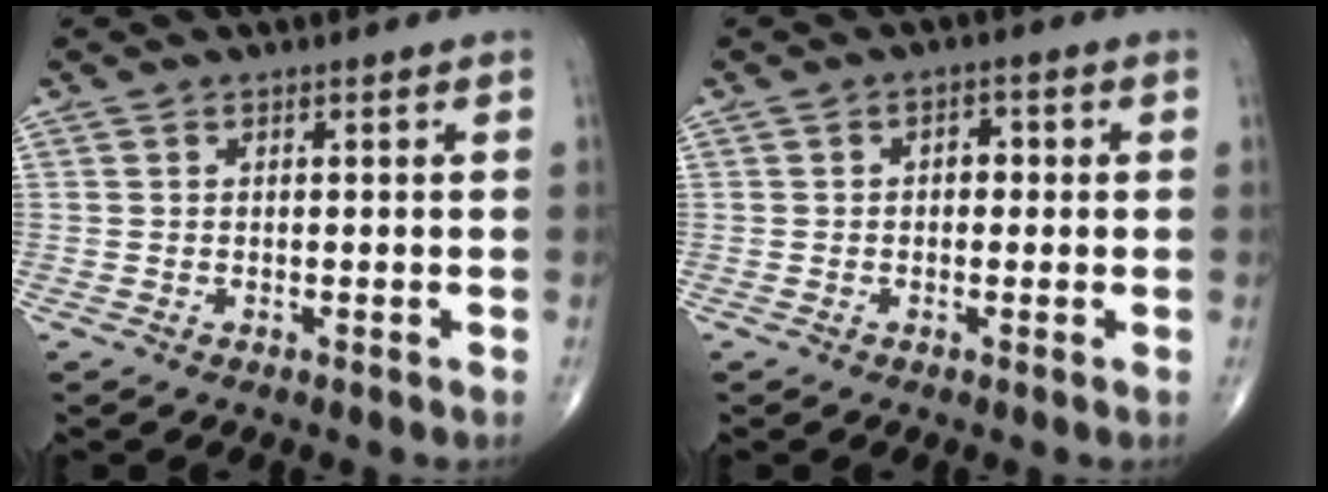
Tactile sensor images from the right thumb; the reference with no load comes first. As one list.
[{"total": 2.7, "force": [0.2, 1.9, 2.0], "torque": [-0.013, 0.009, -0.004]}]